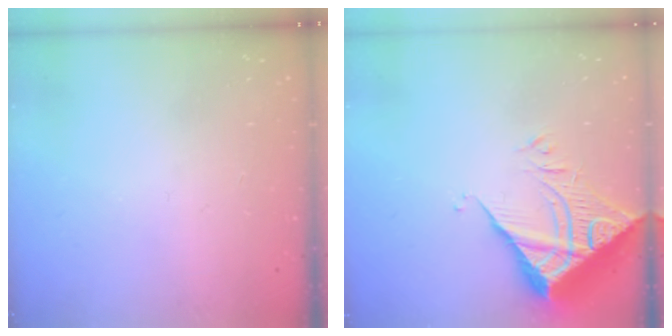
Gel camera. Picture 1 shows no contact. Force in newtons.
{"total": 9.0, "press": 8.9, "slide": 0.8}